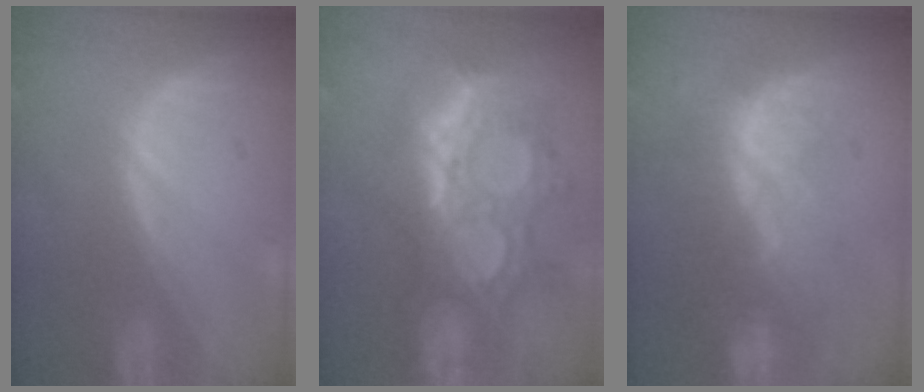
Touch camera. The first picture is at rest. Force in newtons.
{"total": 12.0, "press": 10.8, "slide": 5.3}
{"total": 8.1, "press": 7.5, "slide": 3.1}